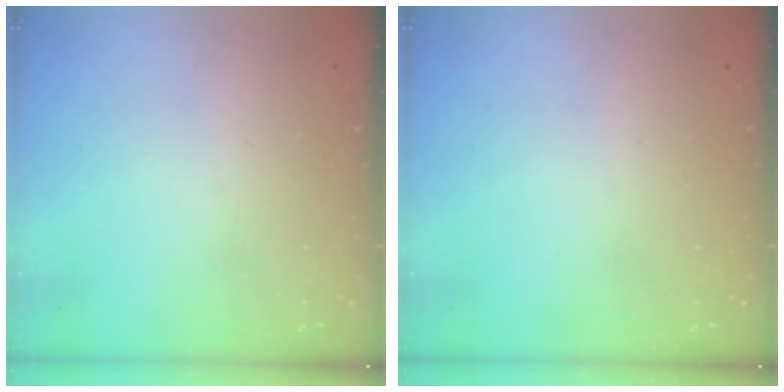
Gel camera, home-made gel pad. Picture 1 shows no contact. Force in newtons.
{"total": 0.0}